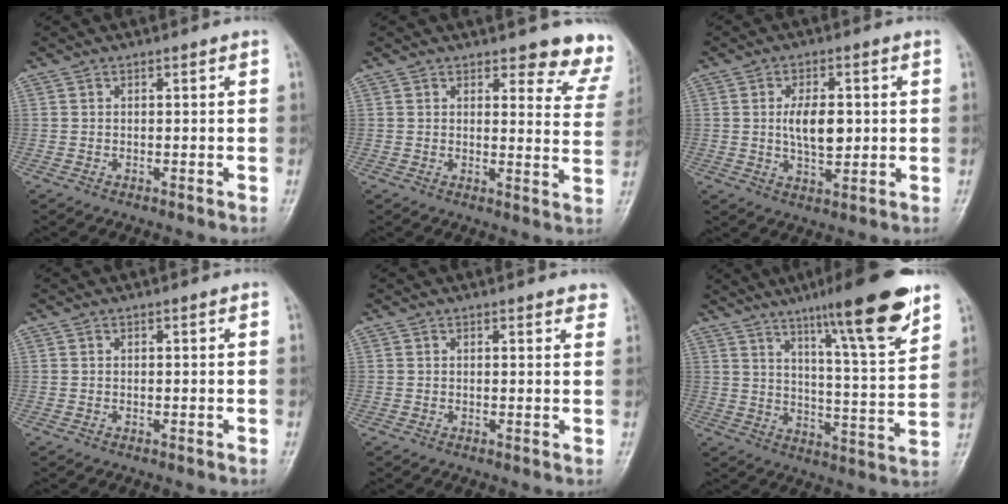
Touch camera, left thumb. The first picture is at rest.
{"total": 9.3, "force": [8.5, 2.9, 2.4], "torque": [0.018, -0.063, 0.066]}
{"total": 7.5, "force": [0.6, 3.9, 6.4], "torque": [-0.102, -0.007, 0.010]}
{"total": 0.0}
{"total": 2.7, "force": [2.2, 1.0, 1.1], "torque": [0.007, -0.003, 0.015]}
{"total": 18.1, "force": [11.7, 2.3, 13.6], "torque": [-0.183, -0.061, 0.179]}